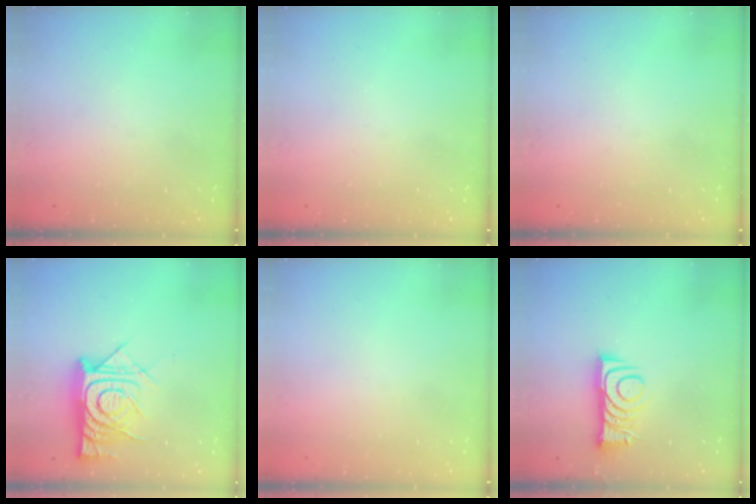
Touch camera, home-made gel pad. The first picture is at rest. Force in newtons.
{"total": 0.0}
{"total": 2.8, "press": 2.8, "slide": 0.4}
{"total": 14.5, "press": 14.4, "slide": 1.4}
{"total": 1.5, "press": 1.5, "slide": 0.1}
{"total": 9.2, "press": 9.2, "slide": 0.3}